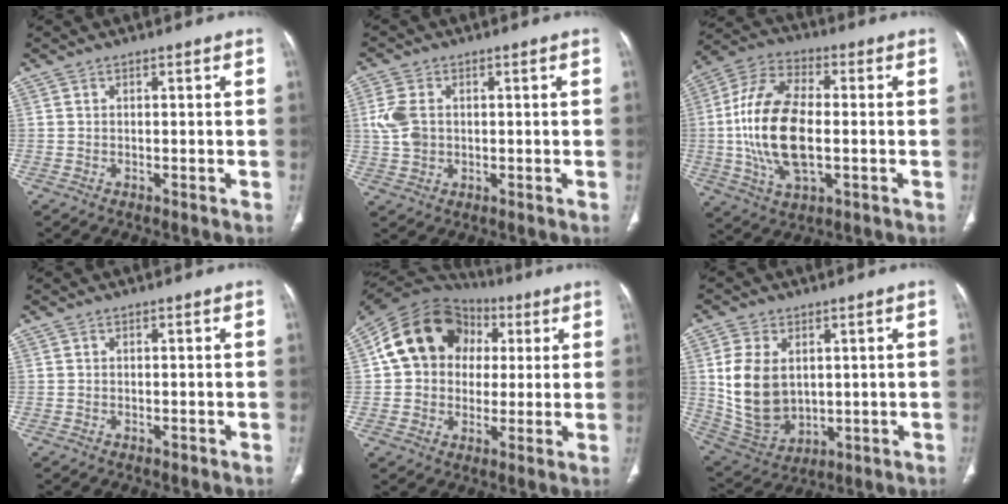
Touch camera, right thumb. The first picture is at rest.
{"total": 5.8, "force": [0.6, 4.3, 3.9], "torque": [-0.088, 0.002, 0.015]}
{"total": 17.9, "force": [-1.2, 9.0, 15.4], "torque": [-0.307, 0.016, -0.020]}
{"total": 0.5, "force": [-0.3, 0.3, 0.3], "torque": [-0.004, 0.000, -0.005]}
{"total": 17.0, "force": [3.3, 14.1, 8.9], "torque": [-0.129, 0.028, 0.052]}
{"total": 13.4, "force": [2.1, 9.3, 9.4], "torque": [-0.163, -0.012, 0.064]}